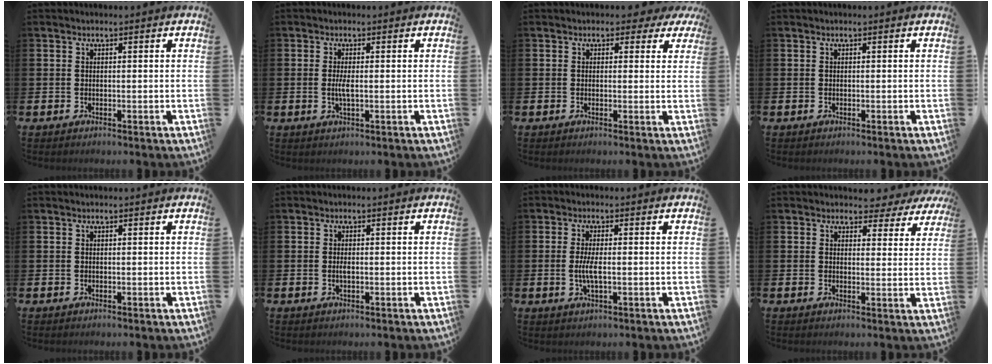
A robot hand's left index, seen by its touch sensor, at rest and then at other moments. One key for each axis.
{"total": 2.0, "fx": 0.0, "fy": 0.4, "fz": 2.0, "tx": -0.035, "ty": -0.002, "tz": -0.002}
{"total": 1.8, "fx": 1.1, "fy": 1.3, "fz": 0.6, "tx": -0.007, "ty": 0.009, "tz": 0.015}
{"total": 0.0}
{"total": 0.0}
{"total": 1.0, "fx": 0.0, "fy": 0.3, "fz": 0.9, "tx": -0.010, "ty": -0.002, "tz": -0.002}
{"total": 3.1, "fx": -0.2, "fy": 0.8, "fz": 3.0, "tx": -0.060, "ty": -0.003, "tz": -0.007}
{"total": 3.3, "fx": 2.9, "fy": 1.6, "fz": 0.4, "tx": -0.001, "ty": -0.022, "tz": 0.046}